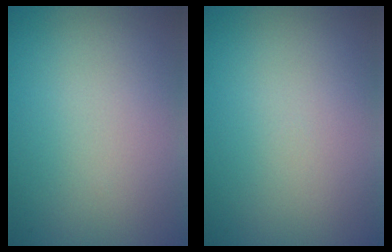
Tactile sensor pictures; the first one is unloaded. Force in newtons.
{"total": 0.0}